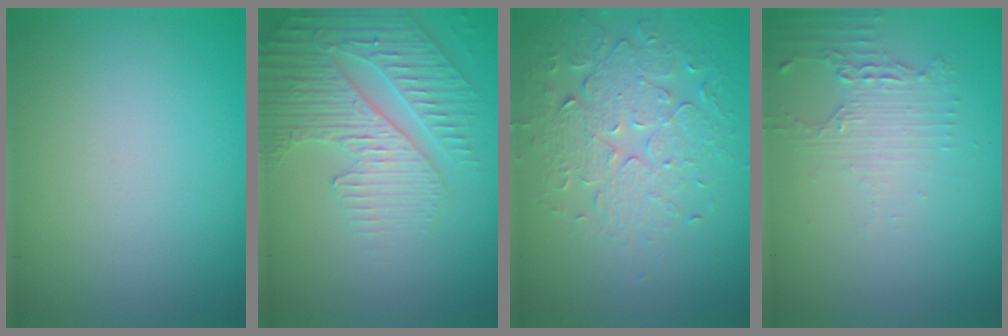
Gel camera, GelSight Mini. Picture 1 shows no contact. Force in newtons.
{"total": 4.7, "press": 3.9, "slide": 2.7}
{"total": 4.1, "press": 3.5, "slide": 2.2}
{"total": 2.2, "press": 1.8, "slide": 1.2}